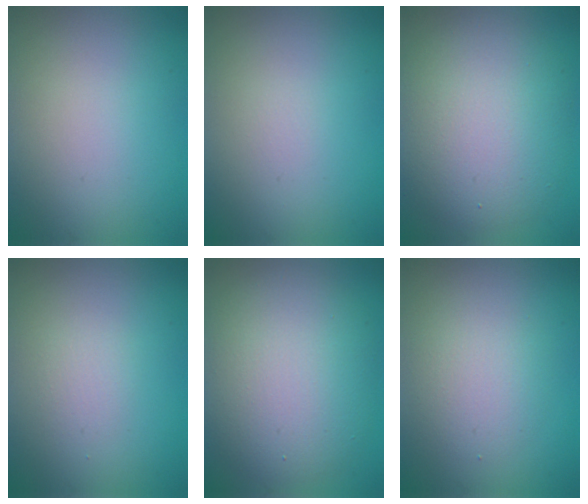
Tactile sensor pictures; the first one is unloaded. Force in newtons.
{"total": 0.0}
{"total": 7.8, "press": 7.8, "slide": 0.3}
{"total": 0.9, "press": 0.9, "slide": 0.0}
{"total": 7.8, "press": 7.8, "slide": 0.4}
{"total": 2.7, "press": 2.7, "slide": 0.0}